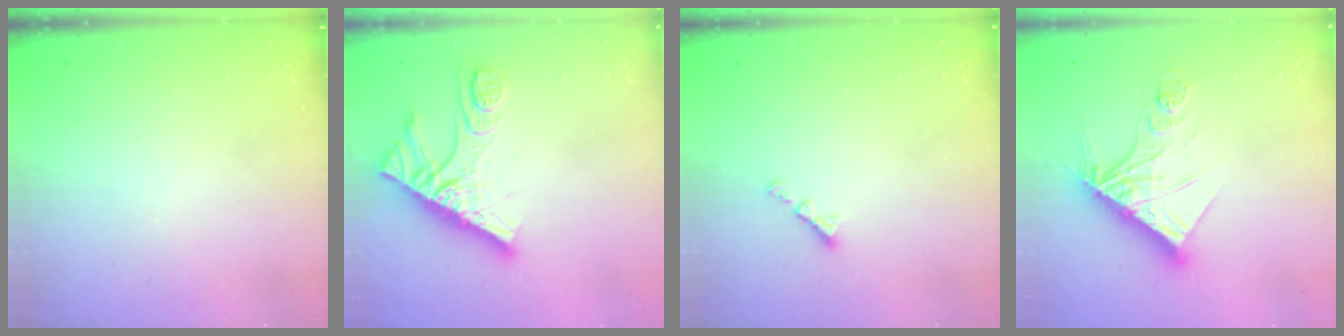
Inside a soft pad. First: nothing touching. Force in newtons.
{"total": 14.9, "press": 14.9, "slide": 1.1}
{"total": 2.1, "press": 2.1, "slide": 0.4}
{"total": 13.9, "press": 13.9, "slide": 0.7}